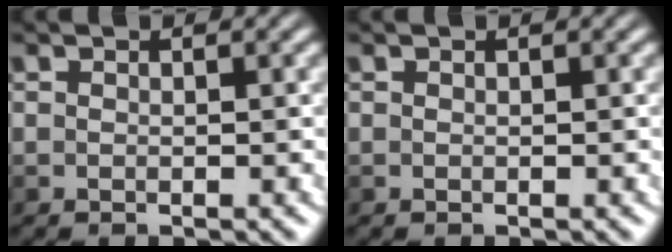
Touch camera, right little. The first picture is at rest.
{"total": 0.0}